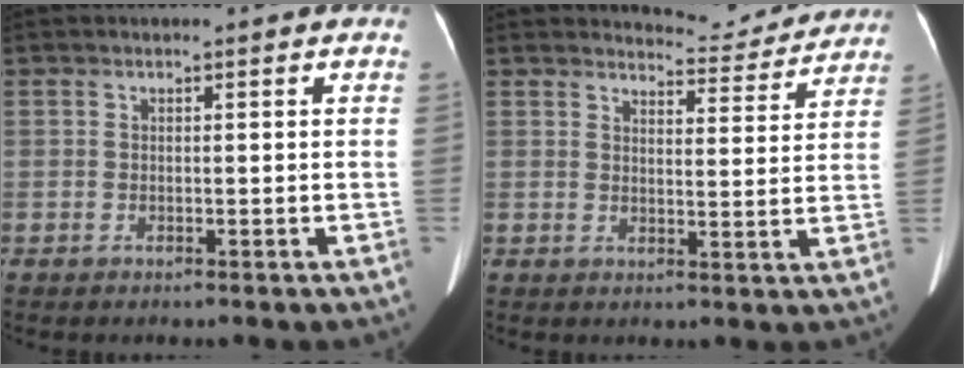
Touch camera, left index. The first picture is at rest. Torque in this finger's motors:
{"motor_torque": [0.92, -1.23, 0.00, 0.00]}